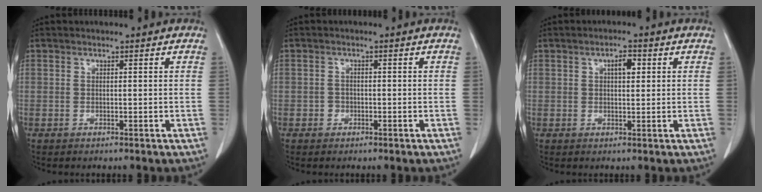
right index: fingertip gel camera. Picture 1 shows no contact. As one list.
[{"total": 1.1, "force": [-0.5, 0.9, 0.2], "torque": [-0.001, 0.005, -0.011]}, {"total": 2.6, "force": [0.9, 1.0, 2.3], "torque": [-0.039, 0.002, 0.013]}]